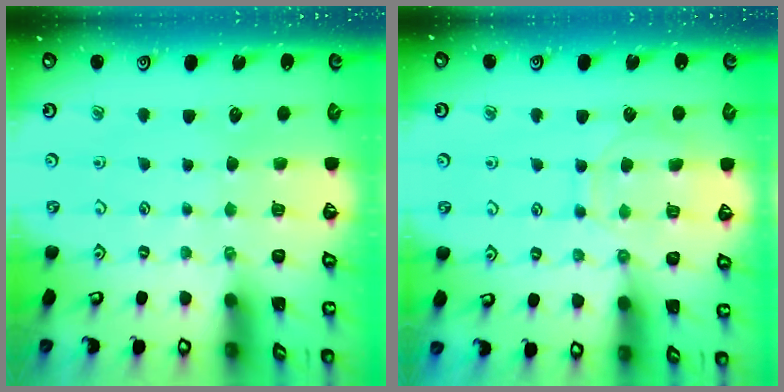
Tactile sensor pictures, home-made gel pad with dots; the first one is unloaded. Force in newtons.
{"total": 8.4, "press": 8.3, "slide": 0.8}